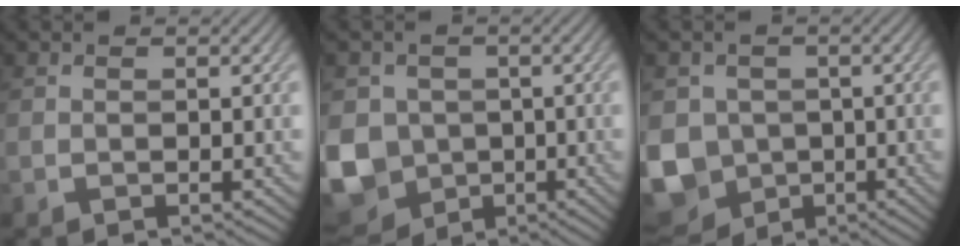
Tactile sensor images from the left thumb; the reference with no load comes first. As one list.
[{"total": 10.5, "force": [-1.5, 9.3, 4.6], "torque": [-0.141, -0.035, -0.039]}, {"total": 9.8, "force": [-1.7, 8.7, 4.4], "torque": [-0.127, -0.035, -0.041]}]